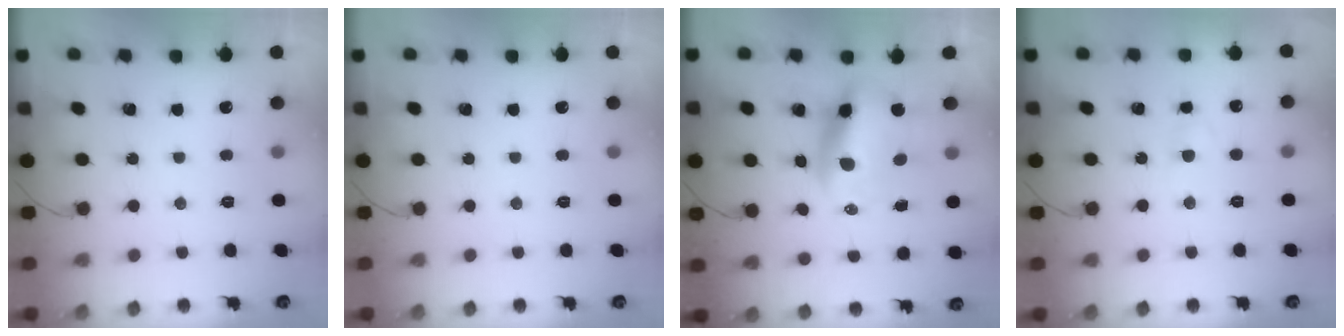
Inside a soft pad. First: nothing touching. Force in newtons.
{"total": 0.0}
{"total": 9.2, "press": 8.9, "slide": 2.4}
{"total": 2.5, "press": 2.3, "slide": 1.1}